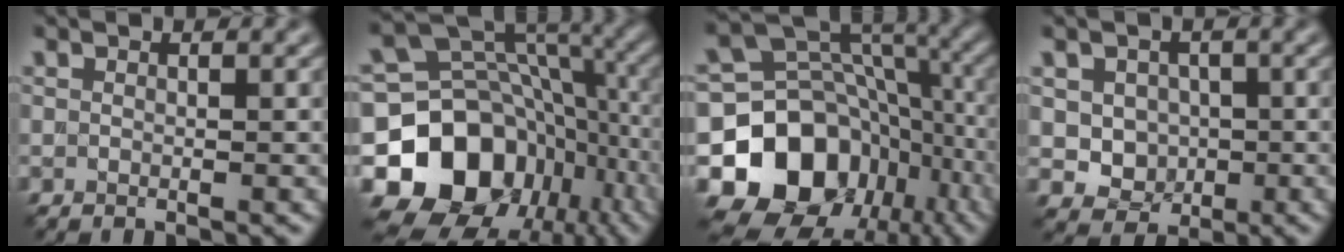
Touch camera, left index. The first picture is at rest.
{"total": 15.6, "force": [-5.8, 11.8, 8.4], "torque": [-0.154, -0.015, -0.102]}
{"total": 14.8, "force": [-5.6, 11.4, 7.5], "torque": [-0.145, -0.006, -0.104]}
{"total": 3.5, "force": [-0.1, 3.1, 1.6], "torque": [-0.020, -0.004, -0.006]}